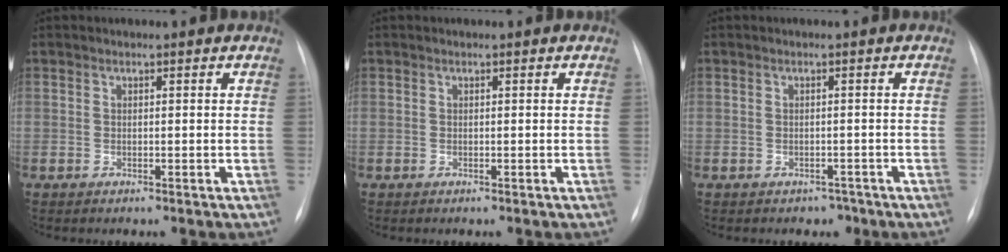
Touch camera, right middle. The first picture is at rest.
{"total": 0.0}
{"total": 1.8, "force": [-1.2, 1.2, 0.0], "torque": [0.001, 0.006, -0.016]}